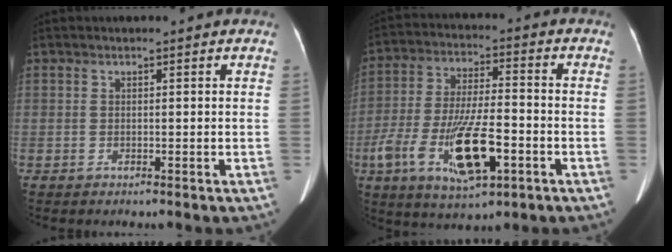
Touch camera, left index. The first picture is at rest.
{"total": 14.4, "force": [-5.3, 4.1, 12.8], "torque": [-0.256, -0.009, -0.086]}